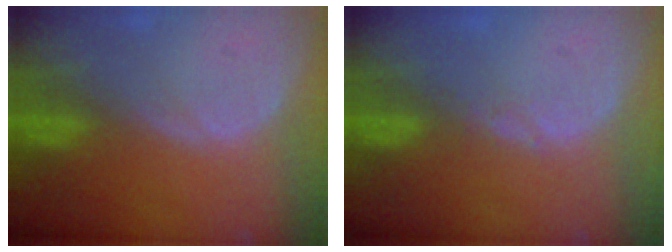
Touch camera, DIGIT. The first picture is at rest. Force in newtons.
{"total": 0.6, "press": 0.5, "slide": 0.3}